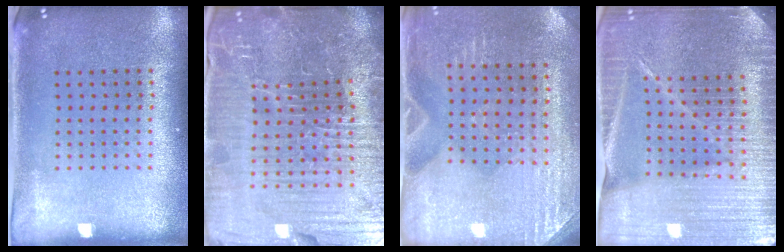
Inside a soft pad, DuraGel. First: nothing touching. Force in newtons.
{"total": 7.3, "press": 6.6, "slide": 3.3}
{"total": 3.0, "press": 2.9, "slide": 0.7}
{"total": 4.9, "press": 4.5, "slide": 2.1}